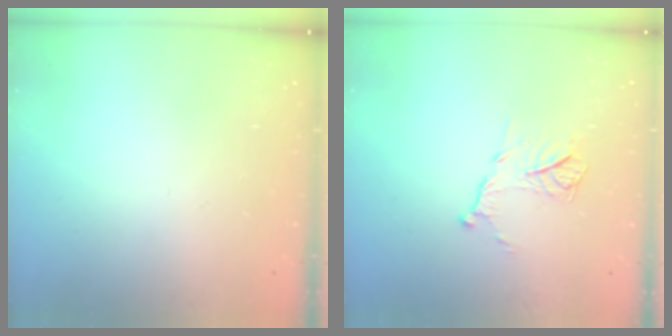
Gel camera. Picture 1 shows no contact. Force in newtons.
{"total": 11.8, "press": 11.8, "slide": 0.8}